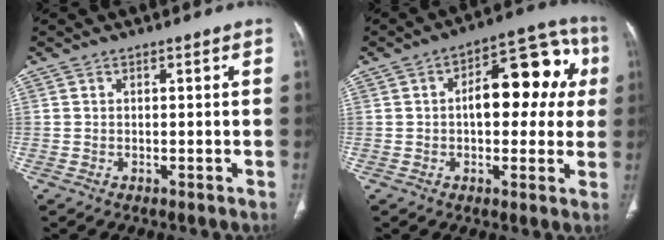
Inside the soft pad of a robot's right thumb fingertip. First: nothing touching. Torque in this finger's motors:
{"motor_torque": [1.05, 2.28, 1.26, 0.06, 0.06]}